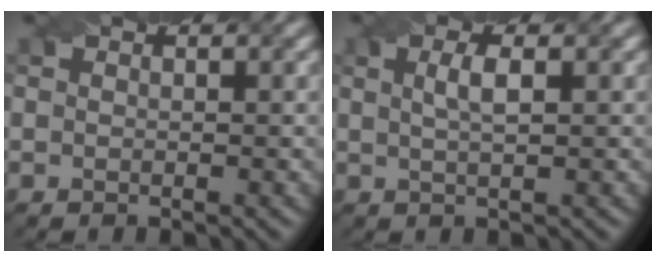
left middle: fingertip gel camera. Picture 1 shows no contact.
{"total": 1.7, "force": [0.1, 0.4, 1.7], "torque": [-0.034, 0.011, 0.010]}